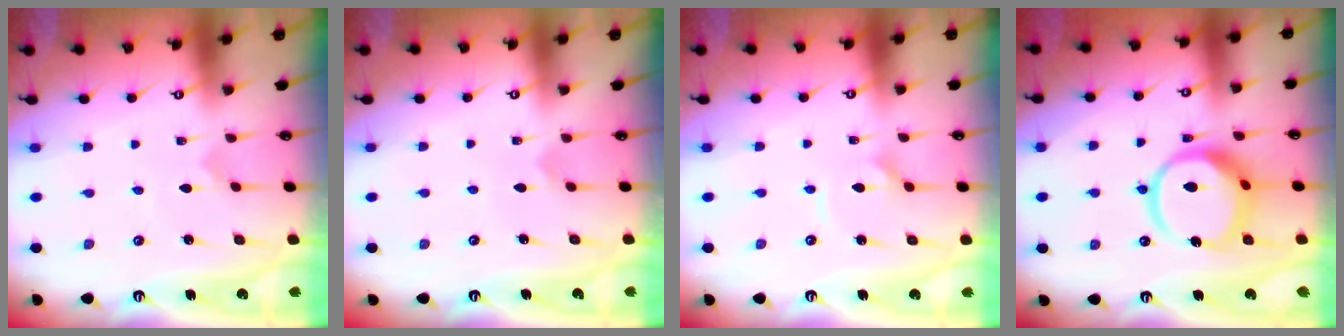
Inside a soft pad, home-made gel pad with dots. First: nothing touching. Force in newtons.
{"total": 2.3, "press": 2.3, "slide": 0.2}
{"total": 2.4, "press": 2.4, "slide": 0.3}
{"total": 14.0, "press": 13.9, "slide": 1.3}